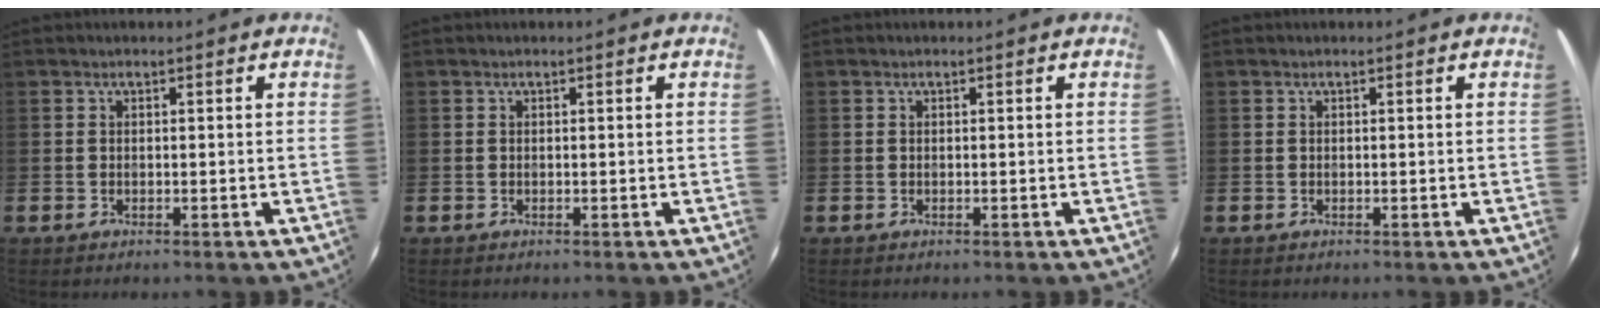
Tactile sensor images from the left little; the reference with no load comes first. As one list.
[{"total": 0.0}, {"total": 0.0}, {"total": 0.0}]